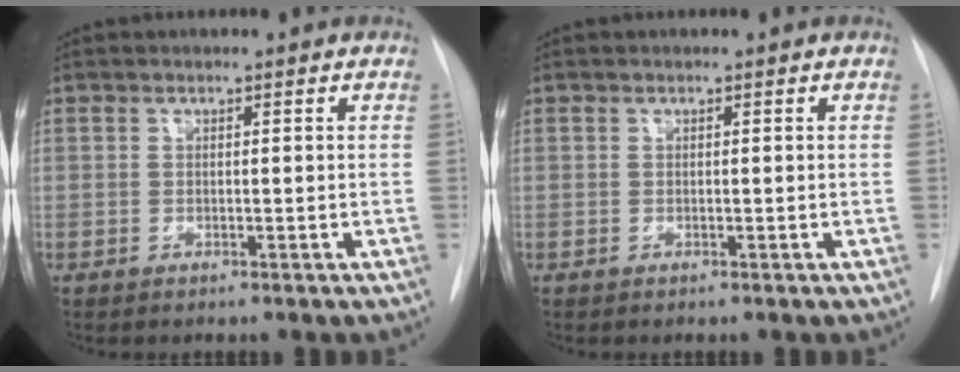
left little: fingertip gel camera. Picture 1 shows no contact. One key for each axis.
{"total": 0.0}